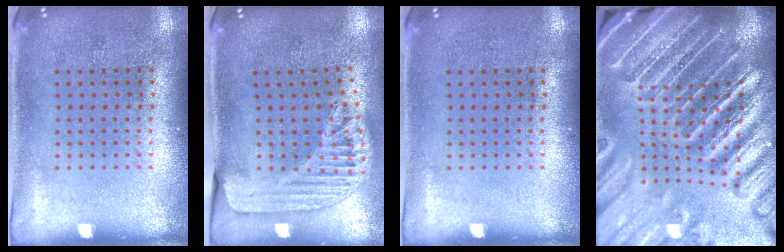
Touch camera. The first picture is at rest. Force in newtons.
{"total": 1.6, "press": 1.5, "slide": 0.4}
{"total": 0.0}
{"total": 5.2, "press": 4.6, "slide": 2.6}